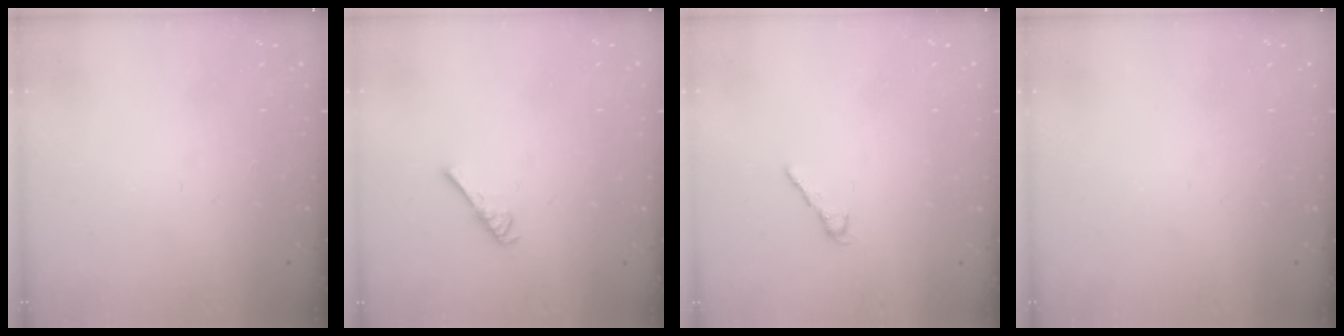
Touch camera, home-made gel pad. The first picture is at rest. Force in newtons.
{"total": 3.8, "press": 3.7, "slide": 0.6}
{"total": 2.2, "press": 2.2, "slide": 0.4}
{"total": 0.0}